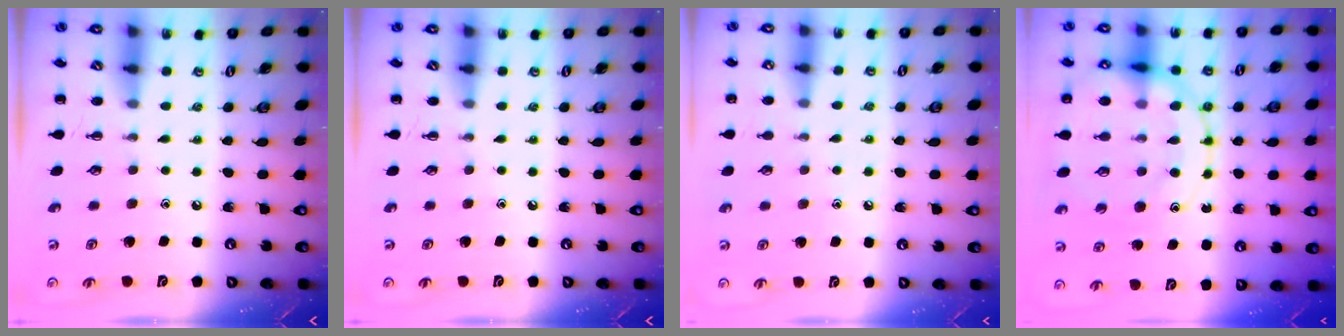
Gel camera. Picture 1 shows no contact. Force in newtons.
{"total": 0.0}
{"total": 5.4, "press": 5.2, "slide": 1.7}
{"total": 22.4, "press": 22.2, "slide": 2.9}